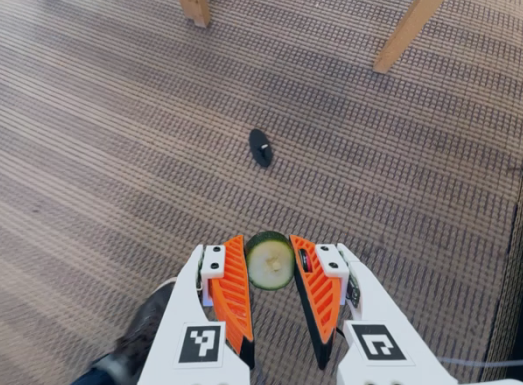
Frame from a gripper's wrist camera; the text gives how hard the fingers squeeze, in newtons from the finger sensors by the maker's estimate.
{"total": 8.6, "left": 8.3, "right": 9.0}